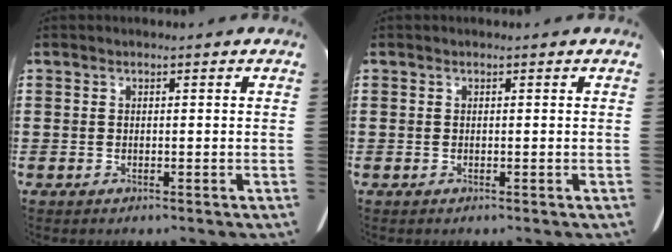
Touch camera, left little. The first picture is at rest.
{"total": 0.0}